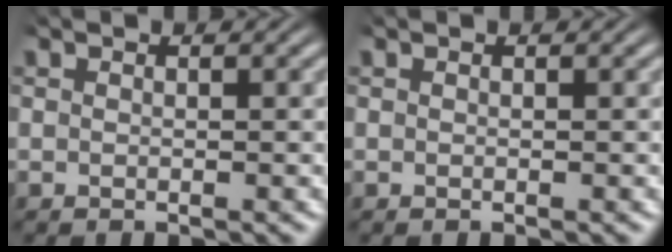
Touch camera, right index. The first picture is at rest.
{"total": 0.0}